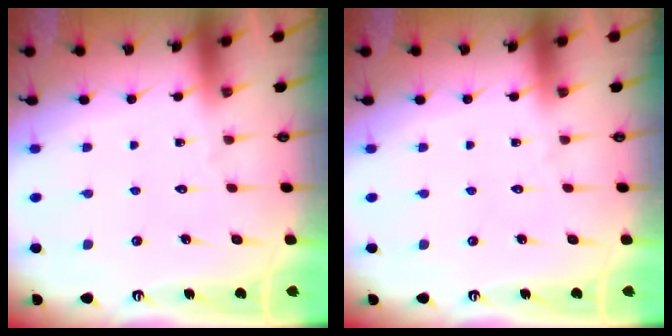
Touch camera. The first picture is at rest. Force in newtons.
{"total": 0.0}